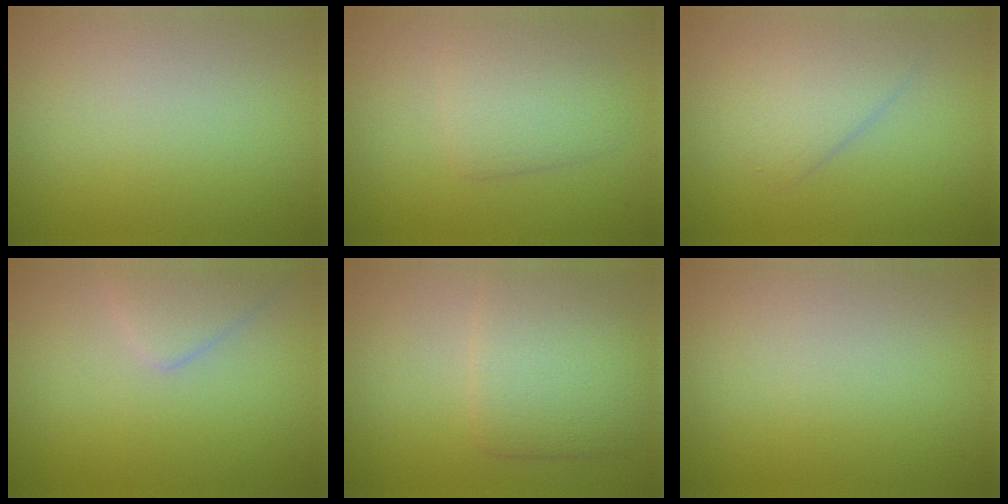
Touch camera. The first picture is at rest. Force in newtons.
{"total": 2.9, "press": 2.9, "slide": 0.2}
{"total": 2.4, "press": 2.4, "slide": 0.1}
{"total": 2.3, "press": 2.3, "slide": 0.0}
{"total": 5.7, "press": 5.7, "slide": 0.1}
{"total": 0.0}